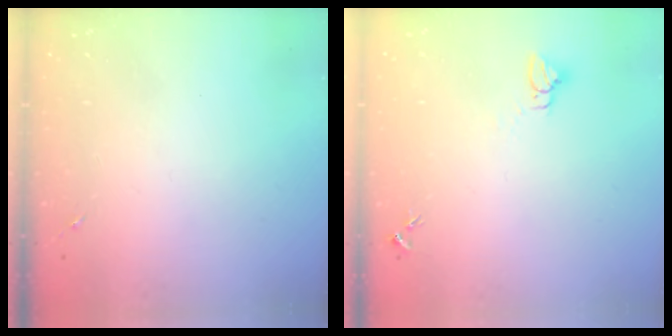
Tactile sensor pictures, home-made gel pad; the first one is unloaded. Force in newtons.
{"total": 3.0, "press": 3.0, "slide": 0.1}